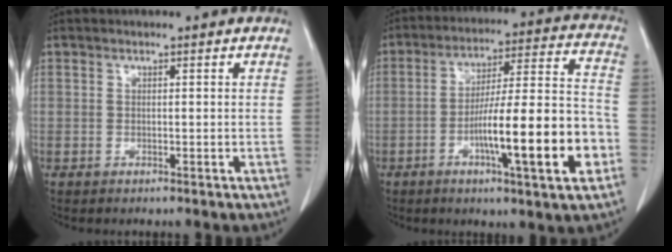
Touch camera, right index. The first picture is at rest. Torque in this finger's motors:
{"motor_torque": [1.78, -0.35, 0.97, 0.21]}